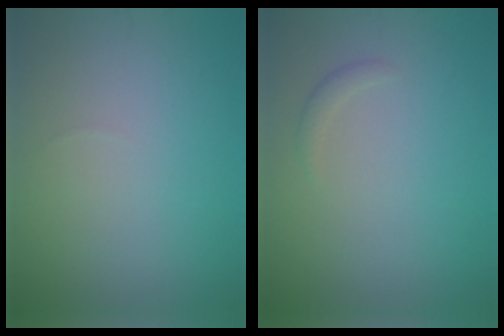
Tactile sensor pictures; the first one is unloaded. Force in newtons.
{"total": 0.8, "press": 0.8, "slide": 0.1}